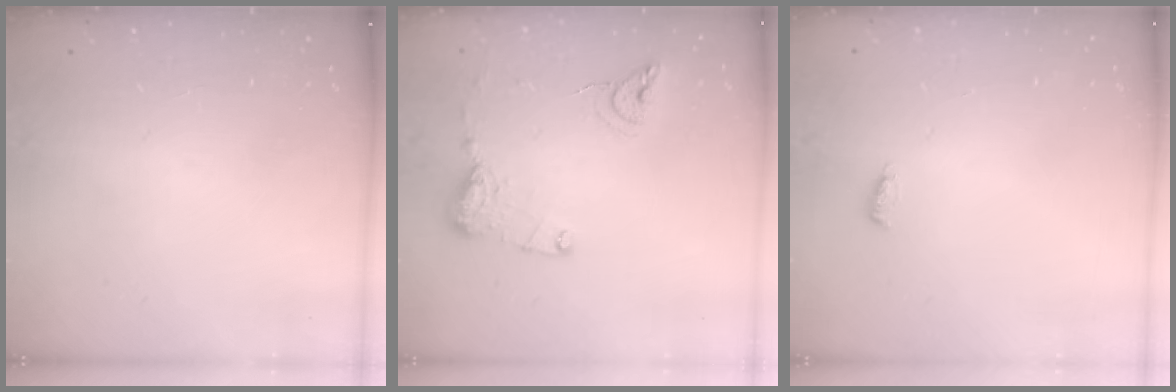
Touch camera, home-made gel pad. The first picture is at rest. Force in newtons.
{"total": 12.2, "press": 12.2, "slide": 1.0}
{"total": 4.4, "press": 4.1, "slide": 1.5}